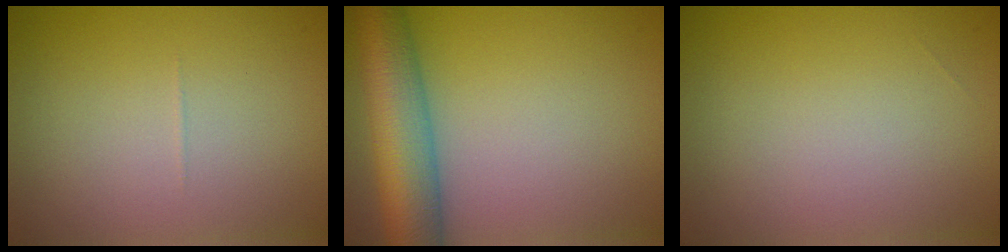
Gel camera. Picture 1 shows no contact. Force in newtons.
{"total": 8.3, "press": 8.3, "slide": 0.5}
{"total": 0.0}